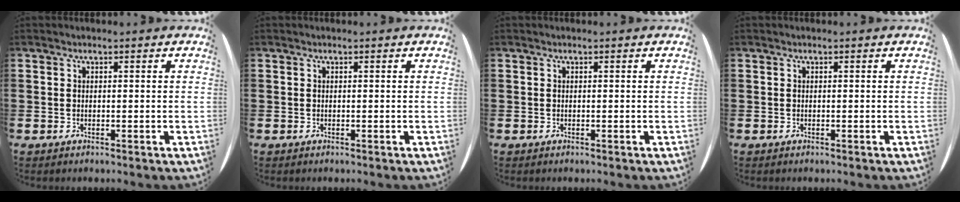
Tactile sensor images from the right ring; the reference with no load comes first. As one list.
[{"total": 0.0}, {"total": 0.0}, {"total": 0.0}]